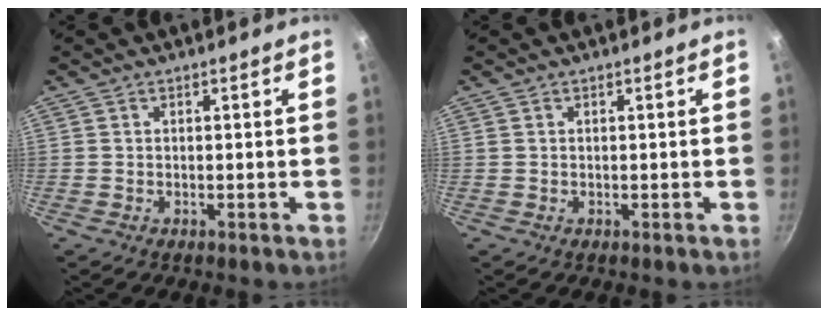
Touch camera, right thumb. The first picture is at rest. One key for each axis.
{"total": 0.0}